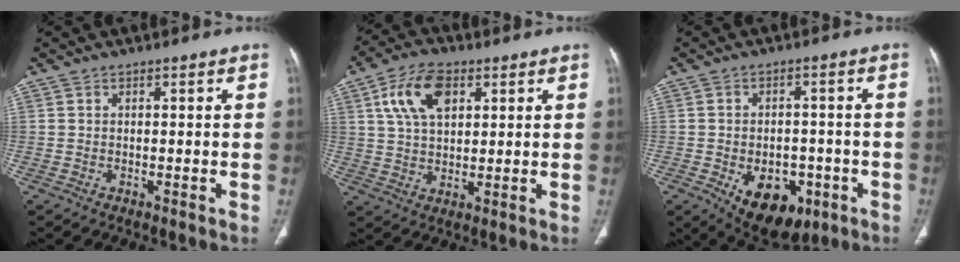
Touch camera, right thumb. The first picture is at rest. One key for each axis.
{"total": 10.8, "fx": 4.2, "fy": 6.3, "fz": 7.7, "tx": -0.133, "ty": -0.003, "tz": 0.076}
{"total": 12.2, "fx": -5.0, "fy": 7.7, "fz": 8.1, "tx": -0.088, "ty": 0.015, "tz": -0.059}